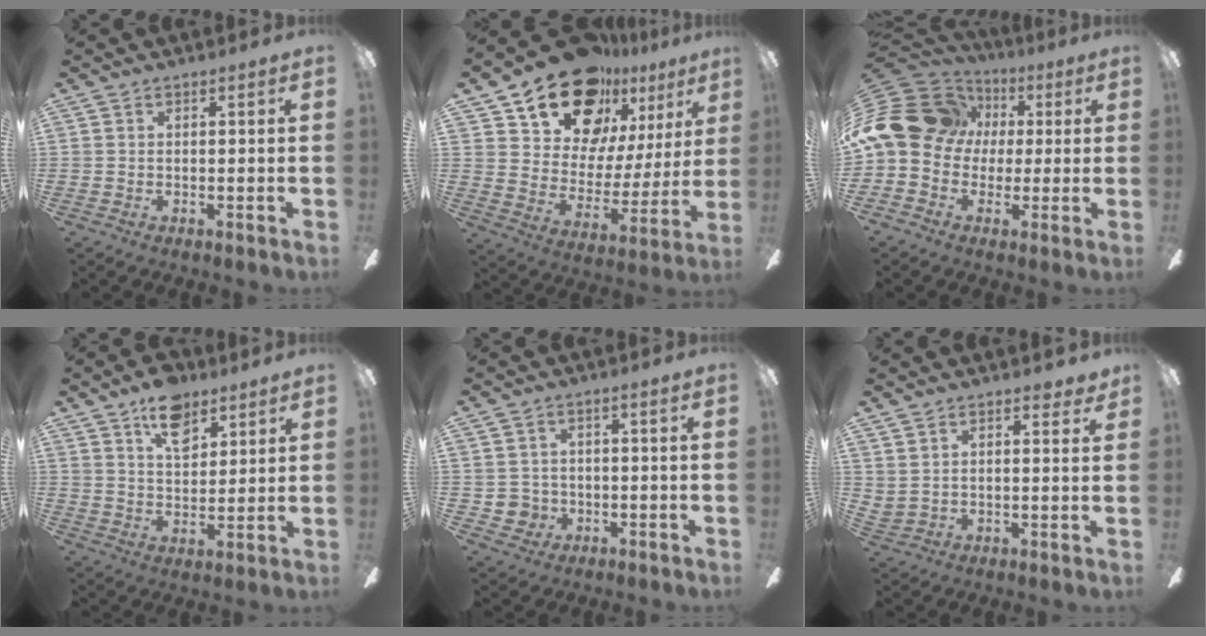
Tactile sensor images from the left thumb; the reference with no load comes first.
{"total": 19.8, "force": [14.2, 11.4, 7.8], "torque": [-0.143, -0.089, 0.261]}
{"total": 18.7, "force": [2.7, 15.5, 10.1], "torque": [-0.212, -0.003, 0.046]}
{"total": 10.8, "force": [6.9, 6.0, 5.6], "torque": [-0.081, -0.026, 0.123]}
{"total": 3.9, "force": [-0.5, 3.9, 0.2], "torque": [-0.020, 0.006, -0.008]}
{"total": 4.5, "force": [3.8, 2.2, 1.0], "torque": [-0.013, -0.015, 0.069]}